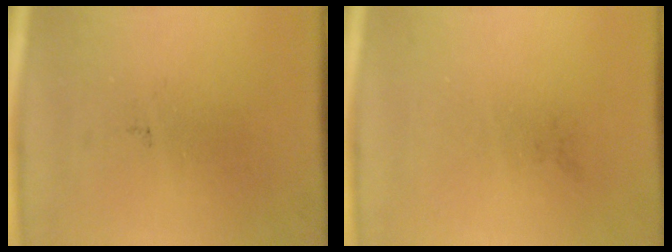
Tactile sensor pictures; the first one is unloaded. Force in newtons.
{"total": 0.0}